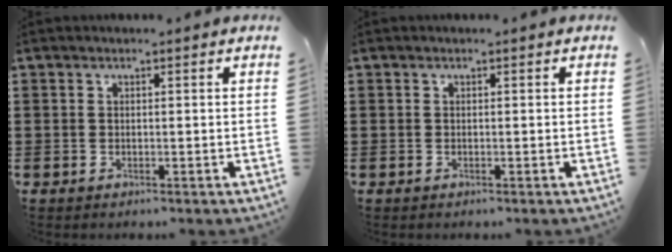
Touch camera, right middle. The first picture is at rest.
{"total": 0.0}